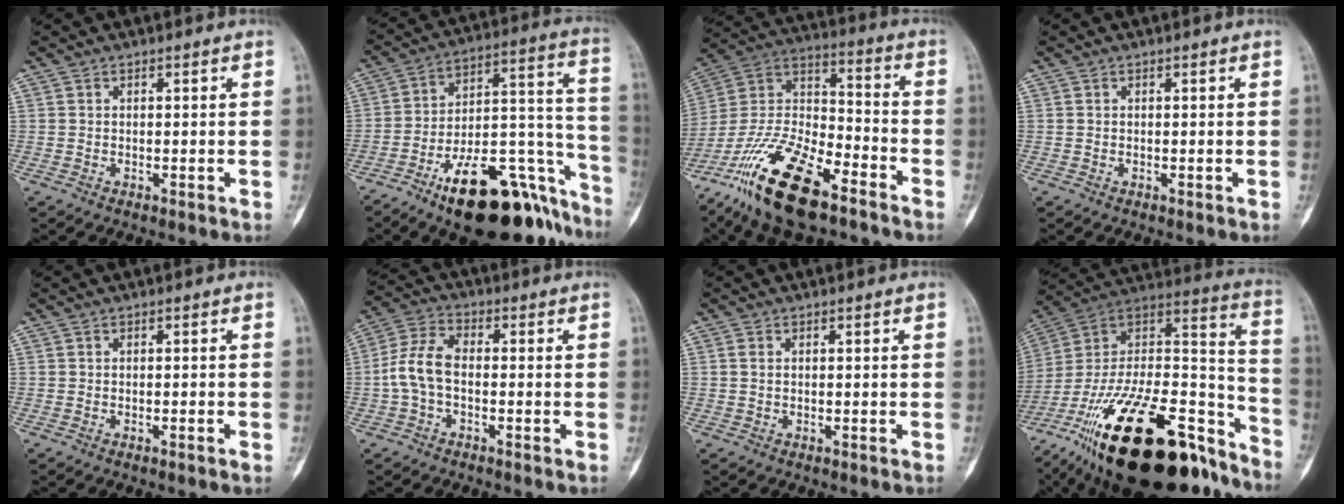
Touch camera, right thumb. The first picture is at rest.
{"total": 27.5, "force": [-17.0, 10.8, 18.7], "torque": [-0.174, 0.125, -0.258]}
{"total": 22.8, "force": [-14.9, 8.6, 15.0], "torque": [-0.311, 0.060, -0.277]}
{"total": 0.0}
{"total": 0.8, "force": [-0.4, 0.2, 0.7], "torque": [-0.011, 0.005, -0.003]}
{"total": 7.8, "force": [-1.2, 4.6, 6.2], "torque": [-0.129, 0.025, -0.034]}
{"total": 1.0, "force": [0.1, 0.7, 0.7], "torque": [-0.015, 0.000, 0.000]}
{"total": 39.8, "force": [-24.8, 16.3, 26.5], "torque": [-0.400, 0.042, -0.399]}